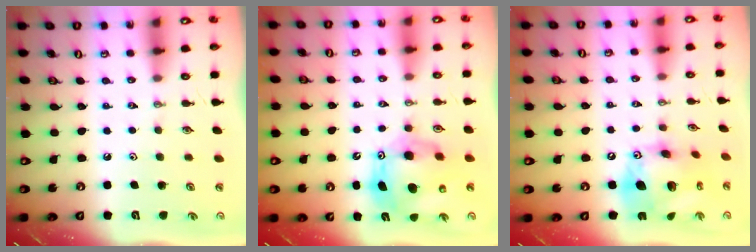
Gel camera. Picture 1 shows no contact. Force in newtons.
{"total": 13.7, "press": 13.7, "slide": 1.1}
{"total": 17.9, "press": 17.8, "slide": 1.6}